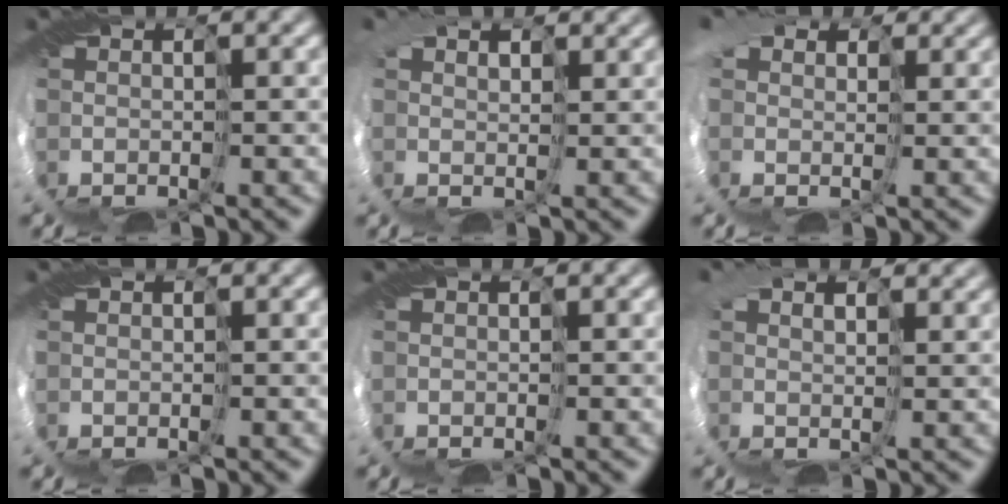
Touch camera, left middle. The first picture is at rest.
{"total": 3.3, "force": [2.9, 1.6, 0.6], "torque": [-0.030, 0.011, 0.041]}
{"total": 6.6, "force": [3.7, 4.6, 3.1], "torque": [-0.085, 0.019, 0.036]}
{"total": 0.0}
{"total": 0.0}
{"total": 4.3, "force": [3.5, 2.1, 1.3], "torque": [-0.048, 0.016, 0.049]}